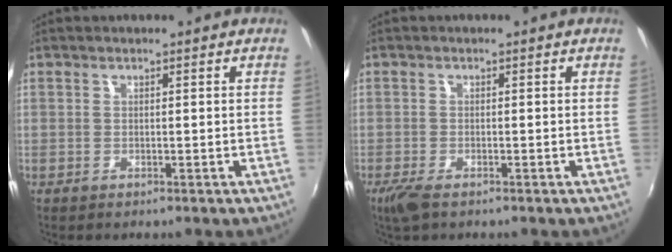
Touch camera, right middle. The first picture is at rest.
{"total": 3.4, "force": [-2.3, 1.1, 2.2], "torque": [-0.054, -0.012, -0.046]}